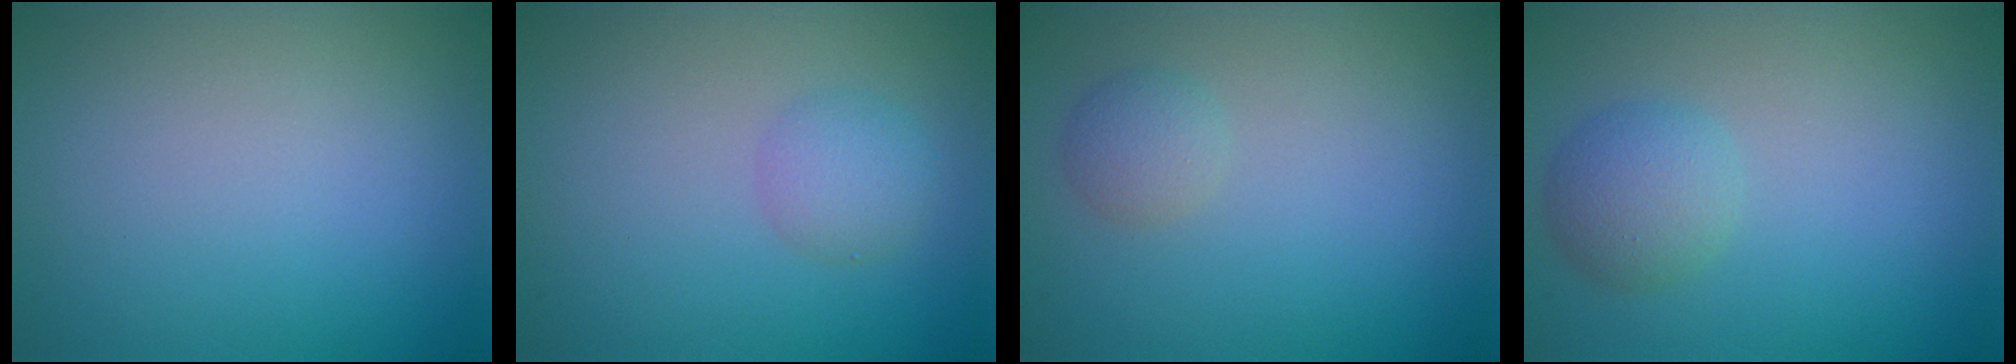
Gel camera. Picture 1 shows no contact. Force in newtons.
{"total": 2.0, "press": 2.0, "slide": 0.1}
{"total": 1.5, "press": 1.5, "slide": 0.0}
{"total": 2.6, "press": 2.6, "slide": 0.1}